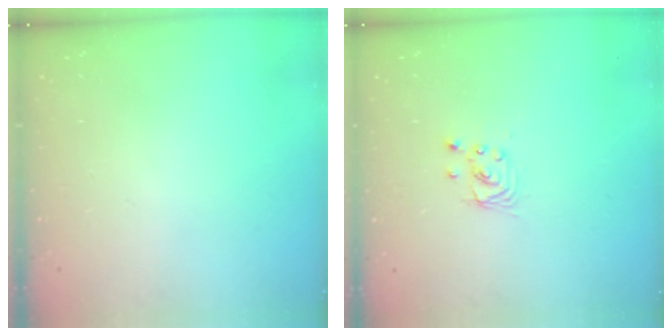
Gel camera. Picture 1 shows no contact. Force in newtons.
{"total": 2.8, "press": 2.8, "slide": 0.2}